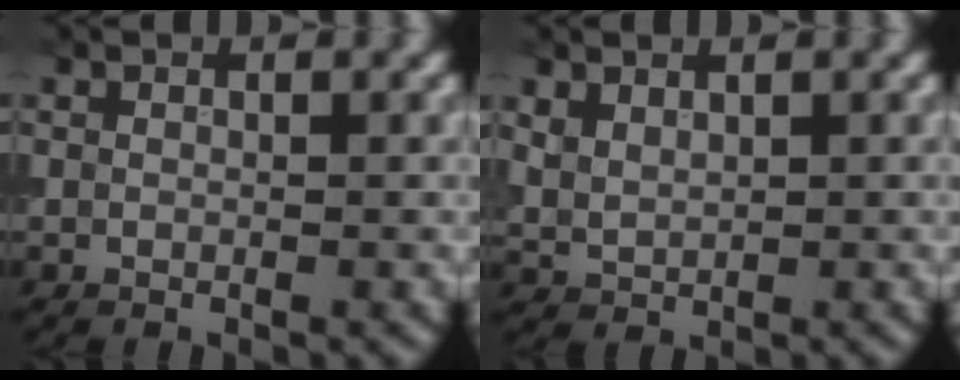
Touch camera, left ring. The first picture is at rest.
{"total": 1.6, "force": [1.1, 0.9, 0.8], "torque": [-0.023, -0.002, 0.026]}